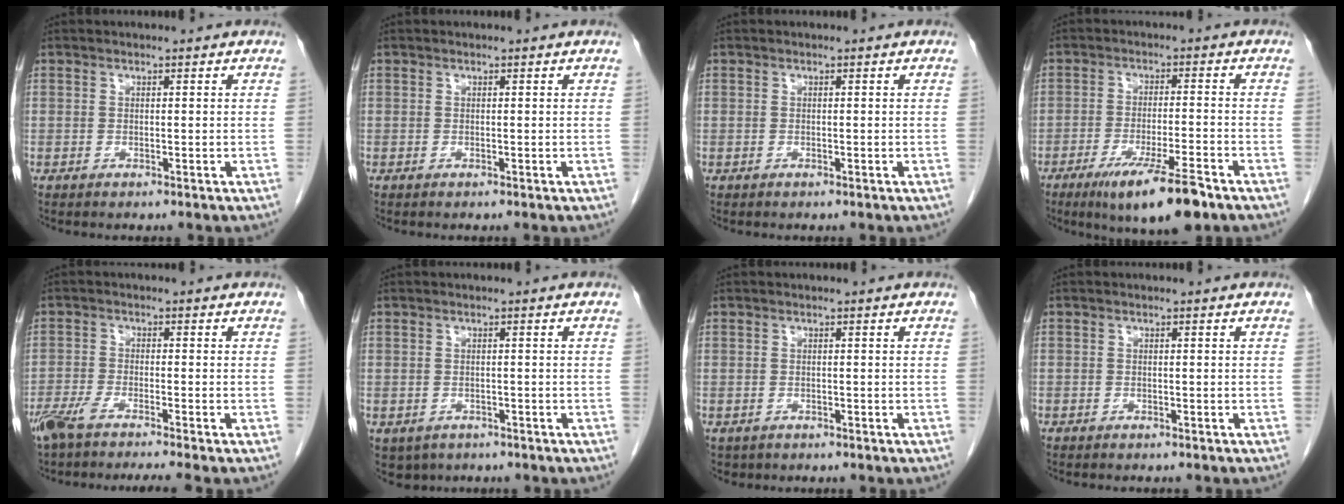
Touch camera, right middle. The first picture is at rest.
{"total": 0.0}
{"total": 0.0}
{"total": 10.6, "force": [-7.0, 1.0, 7.9], "torque": [-0.130, -0.023, -0.110]}
{"total": 7.2, "force": [-5.9, -0.4, 4.1], "torque": [-0.067, -0.013, -0.101]}
{"total": 3.0, "force": [-1.8, 2.3, 0.8], "torque": [-0.012, 0.001, -0.021]}
{"total": 1.7, "force": [-1.0, 1.3, 0.3], "torque": [-0.013, 0.001, -0.010]}
{"total": 1.9, "force": [-1.6, 0.9, 0.4], "torque": [-0.006, 0.001, -0.022]}